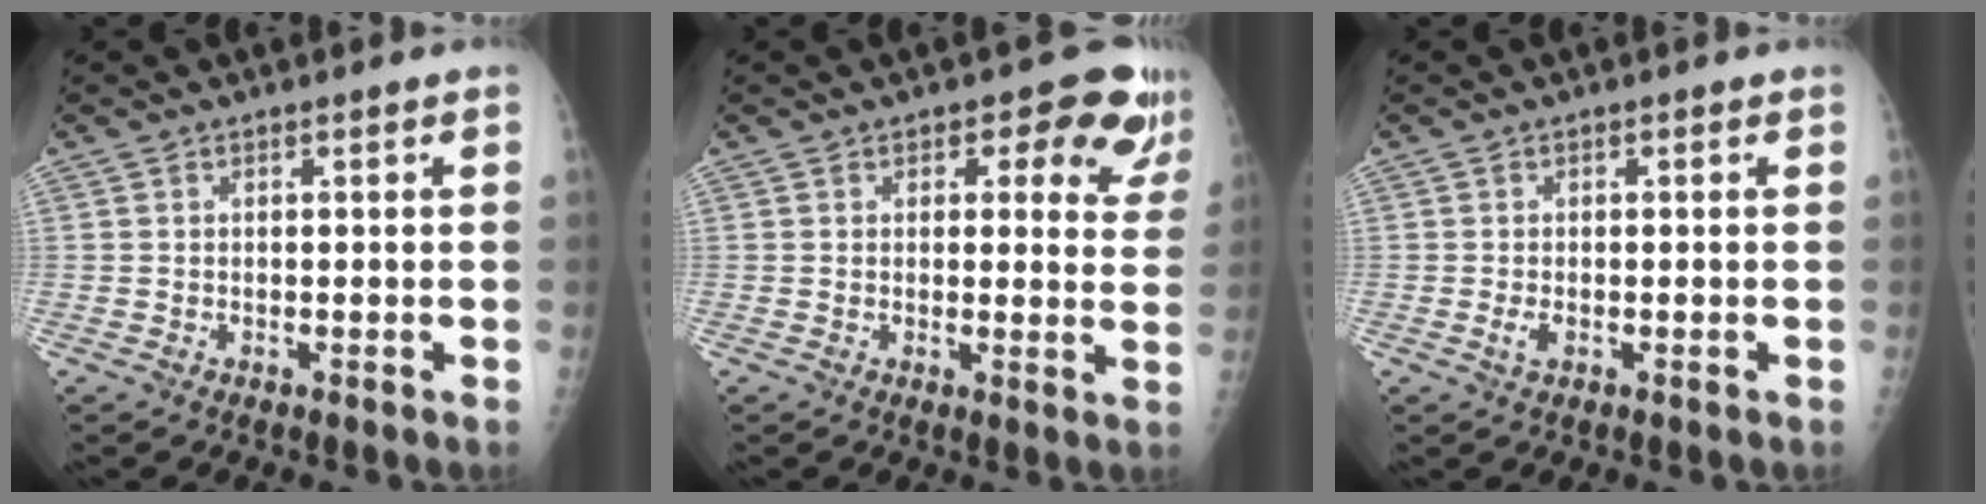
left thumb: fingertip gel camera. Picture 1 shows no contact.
{"total": 9.1, "force": [5.8, 5.1, 4.8], "torque": [-0.008, -0.027, 0.052]}
{"total": 1.8, "force": [-0.4, 1.0, 1.4], "torque": [-0.029, -0.002, -0.009]}